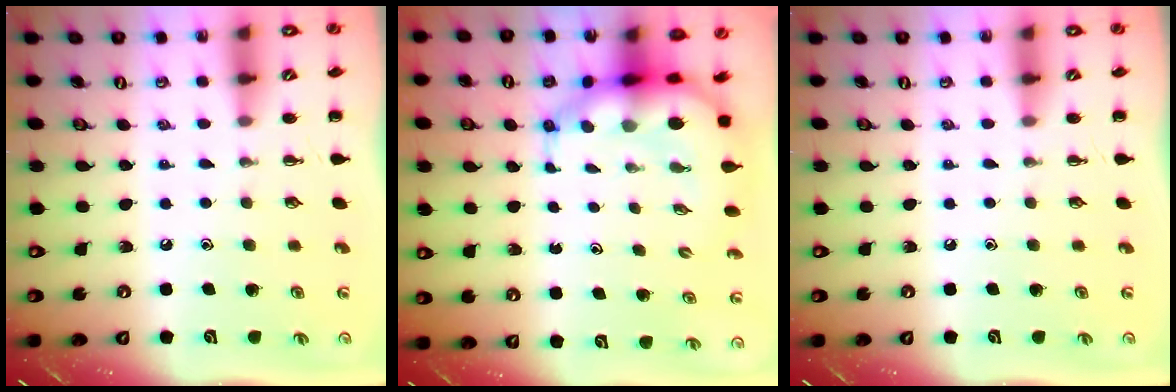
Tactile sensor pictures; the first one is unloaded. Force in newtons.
{"total": 8.8, "press": 8.5, "slide": 2.2}
{"total": 0.0}